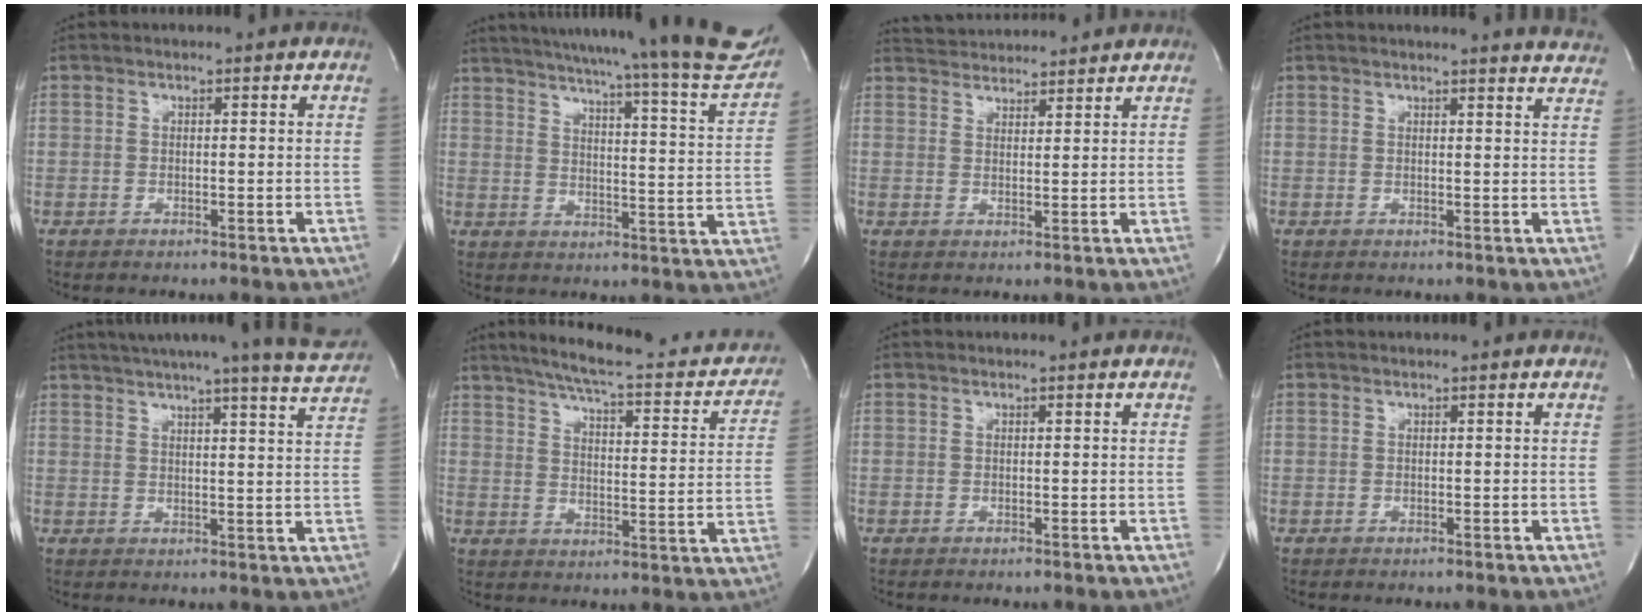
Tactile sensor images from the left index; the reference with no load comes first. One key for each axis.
{"total": 29.3, "fx": 26.1, "fy": 1.1, "fz": 13.3, "tx": -0.200, "ty": -0.085, "tz": 0.316}
{"total": 7.7, "fx": 7.6, "fy": 0.9, "fz": 1.1, "tx": -0.025, "ty": 0.026, "tz": 0.114}
{"total": 11.3, "fx": 11.0, "fy": 0.2, "fz": 2.4, "tx": -0.021, "ty": -0.052, "tz": 0.099}
{"total": 16.5, "fx": 15.1, "fy": -0.7, "fz": 6.8, "tx": -0.106, "ty": -0.032, "tz": 0.180}
{"total": 22.2, "fx": 18.5, "fy": 4.6, "fz": 11.5, "tx": -0.156, "ty": 0.000, "tz": 0.226}
{"total": 0.0}
{"total": 0.0}